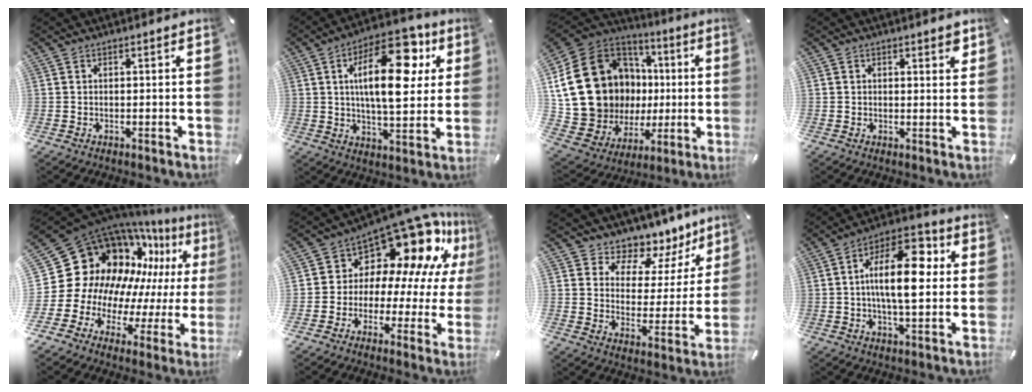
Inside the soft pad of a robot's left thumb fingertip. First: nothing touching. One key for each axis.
{"total": 20.8, "fx": 6.8, "fy": 9.7, "fz": 17.1, "tx": -0.274, "ty": -0.013, "tz": 0.102}
{"total": 23.3, "fx": 2.7, "fy": 19.6, "fz": 12.4, "tx": -0.266, "ty": -0.036, "tz": 0.089}
{"total": 1.8, "fx": 1.1, "fy": 1.1, "fz": 1.0, "tx": -0.006, "ty": -0.003, "tz": 0.015}
{"total": 19.7, "fx": 6.5, "fy": 15.9, "fz": 9.6, "tx": -0.150, "ty": -0.107, "tz": 0.159}
{"total": 15.3, "fx": 11.4, "fy": 8.0, "fz": 6.2, "tx": -0.100, "ty": -0.112, "tz": 0.193}
{"total": 8.4, "fx": 6.8, "fy": 5.0, "fz": 0.1, "tx": -0.003, "ty": -0.083, "tz": 0.118}
{"total": 15.5, "fx": 2.2, "fy": 7.0, "fz": 13.7, "tx": -0.232, "ty": -0.009, "tz": 0.029}